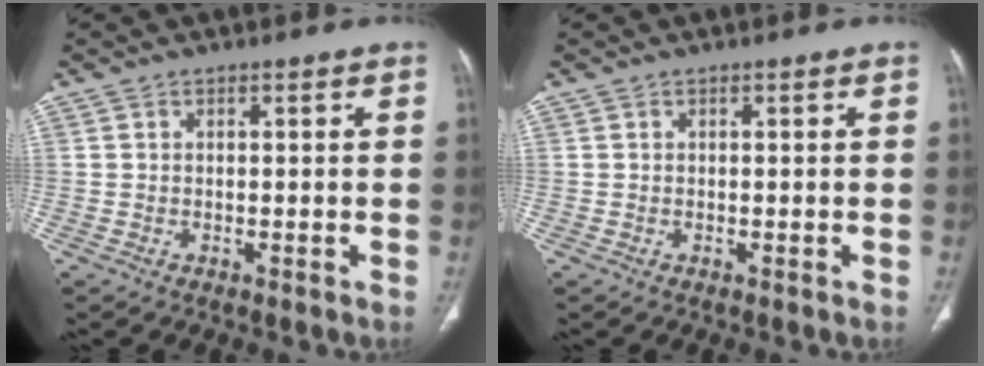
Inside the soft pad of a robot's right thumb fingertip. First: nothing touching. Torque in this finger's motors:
{"motor_torque": [0.02, 0.02, -0.01, 0.00, 0.00]}